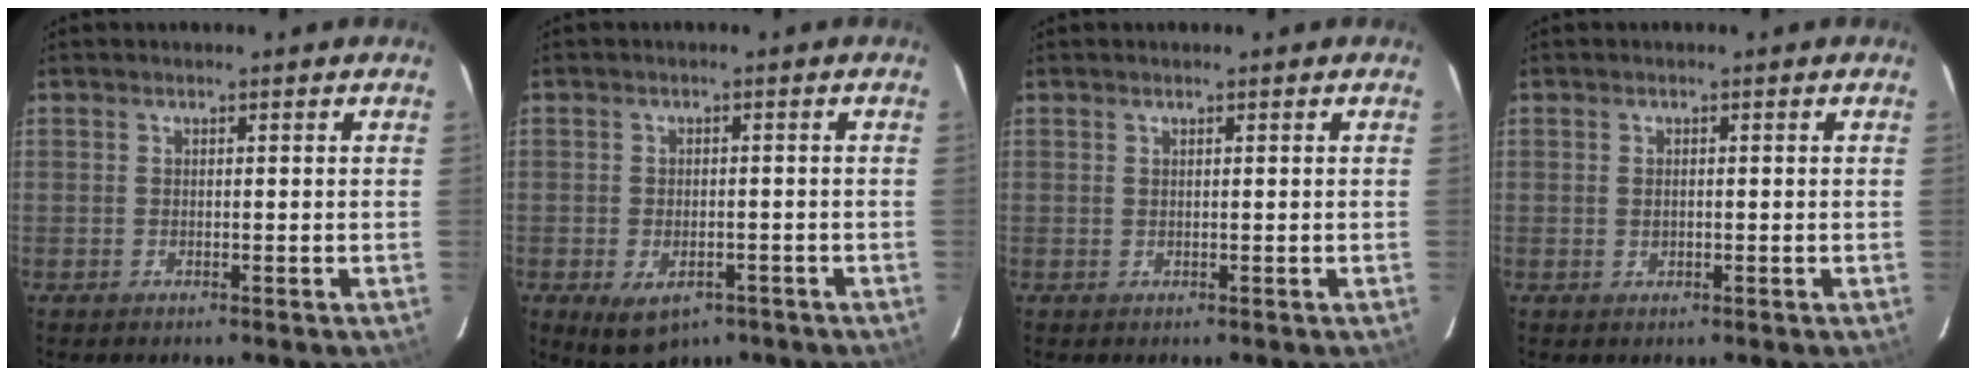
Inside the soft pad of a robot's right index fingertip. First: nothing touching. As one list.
[{"total": 7.5, "force": [-4.1, 4.5, 4.3], "torque": [-0.082, -0.018, -0.056]}, {"total": 0.0}, {"total": 0.8, "force": [0.0, 0.7, 0.4], "torque": [-0.007, 0.000, 0.001]}]